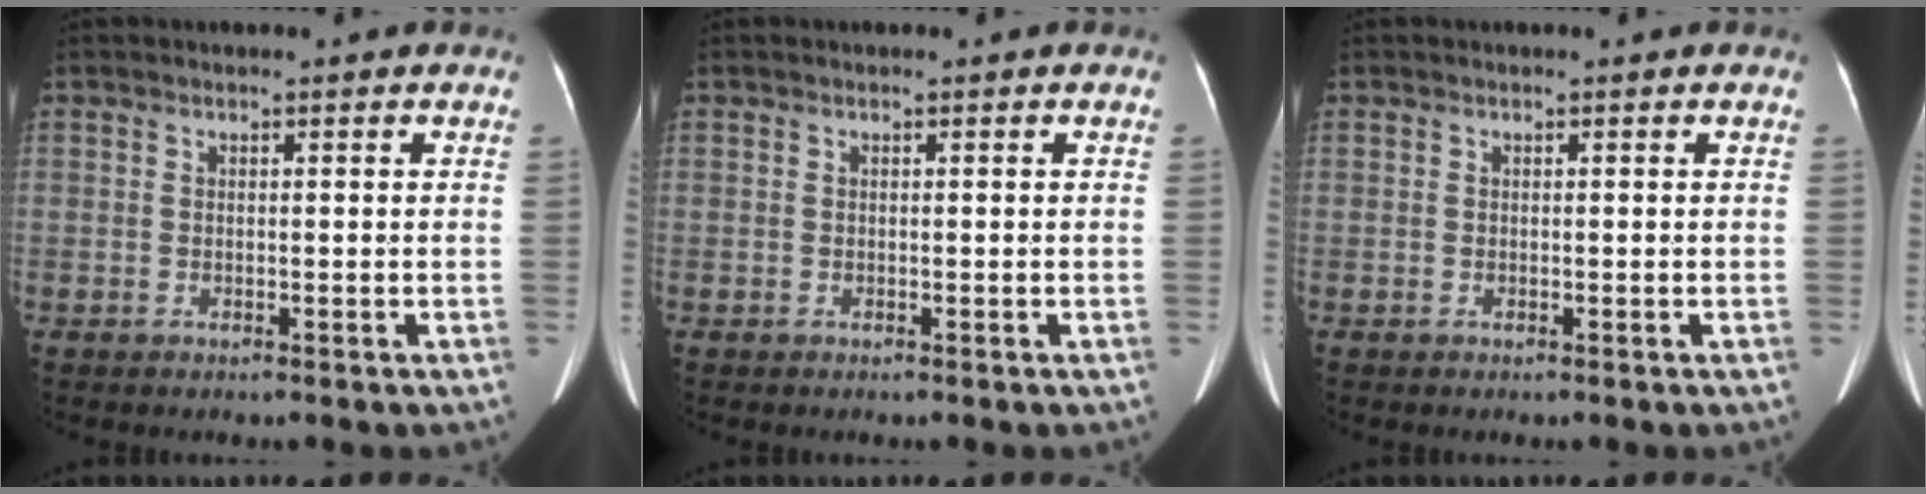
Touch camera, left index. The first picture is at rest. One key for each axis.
{"total": 0.0}
{"total": 0.0}